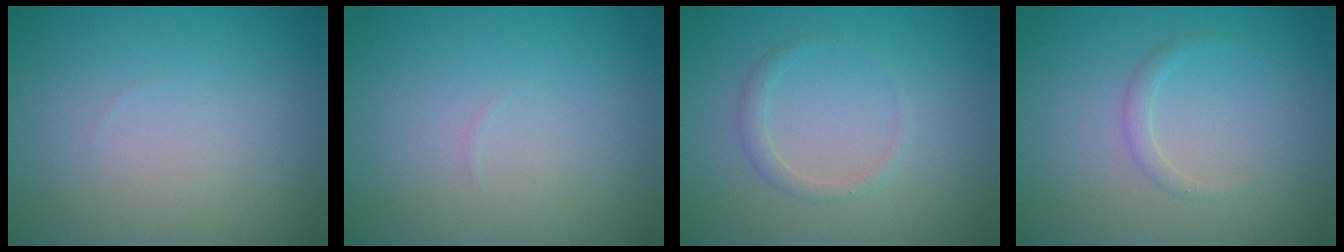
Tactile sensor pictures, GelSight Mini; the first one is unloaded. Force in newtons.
{"total": 0.0}
{"total": 1.2, "press": 1.2, "slide": 0.2}
{"total": 1.0, "press": 1.0, "slide": 0.1}